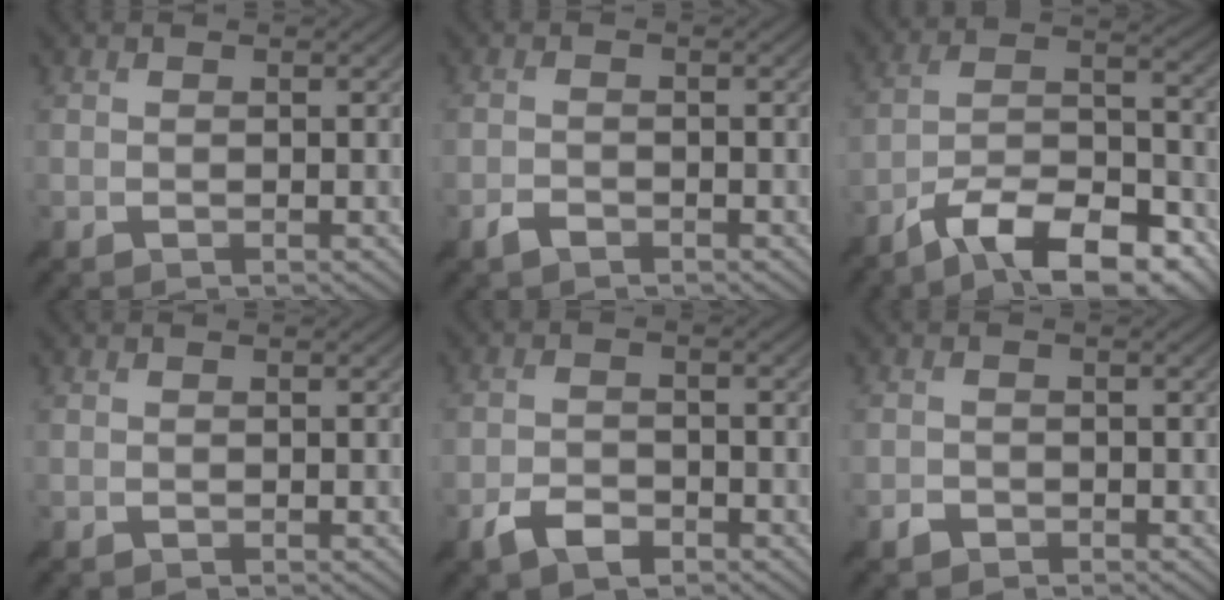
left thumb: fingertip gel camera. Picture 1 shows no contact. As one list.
[{"total": 1.5, "force": [-1.2, 0.6, 0.6], "torque": [-0.011, 0.000, -0.028]}, {"total": 14.3, "force": [-10.1, 4.8, 9.0], "torque": [-0.158, 0.001, -0.184]}, {"total": 0.0}, {"total": 3.6, "force": [-2.4, 1.7, 2.2], "torque": [-0.043, -0.002, -0.051]}, {"total": 1.2, "force": [-0.9, 0.8, 0.2], "torque": [0.001, 0.001, -0.021]}]